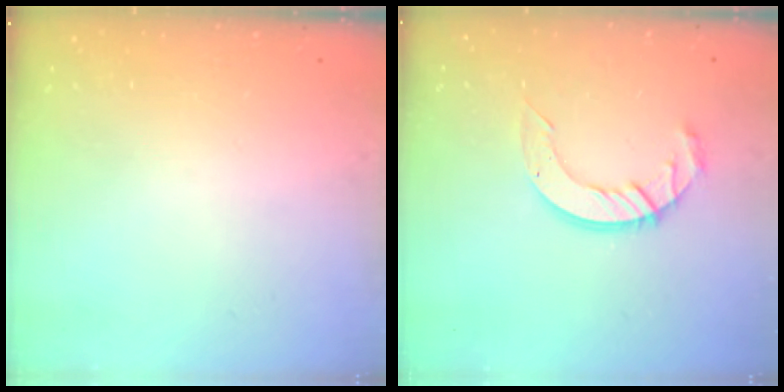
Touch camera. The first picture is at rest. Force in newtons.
{"total": 9.8, "press": 9.8, "slide": 0.9}